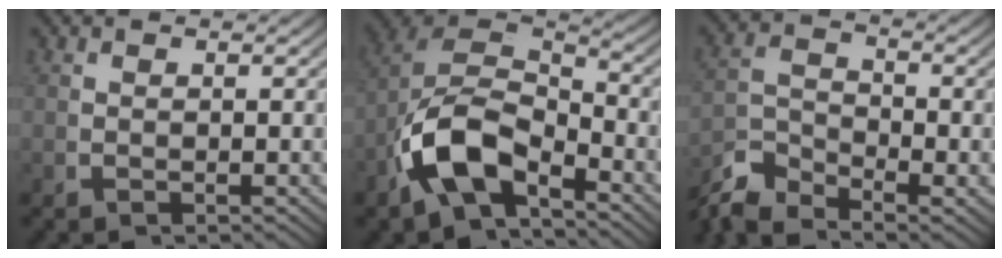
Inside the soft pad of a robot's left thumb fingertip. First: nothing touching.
{"total": 11.2, "force": [-2.5, 7.5, 8.0], "torque": [-0.193, -0.050, -0.027]}
{"total": 4.9, "force": [-3.6, 2.3, 2.4], "torque": [-0.037, -0.020, -0.066]}